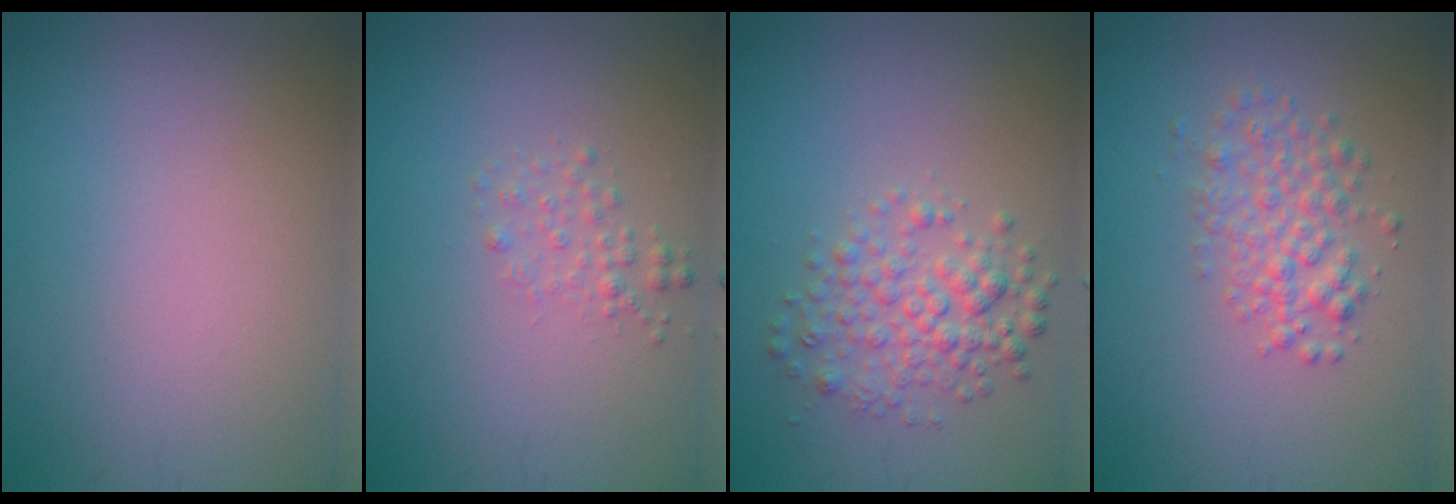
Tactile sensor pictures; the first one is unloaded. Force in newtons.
{"total": 1.3, "press": 1.3, "slide": 0.1}
{"total": 3.2, "press": 3.2, "slide": 0.1}
{"total": 3.1, "press": 3.1, "slide": 0.1}